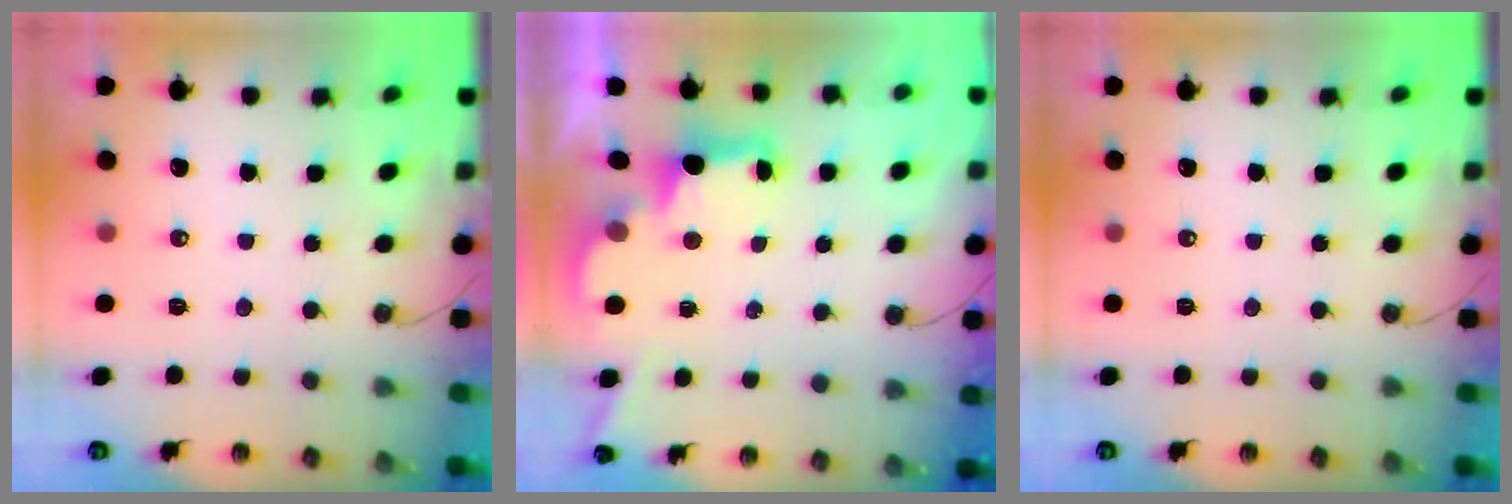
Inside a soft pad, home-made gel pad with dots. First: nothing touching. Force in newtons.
{"total": 2.7, "press": 2.6, "slide": 0.9}
{"total": 0.0}